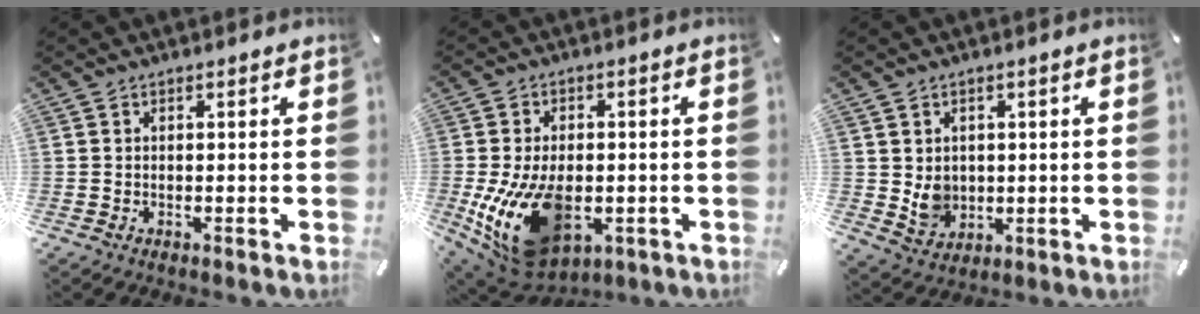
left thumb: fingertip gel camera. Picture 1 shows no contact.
{"total": 18.7, "force": [-3.8, 11.7, 14.1], "torque": [-0.283, 0.003, -0.049]}
{"total": 5.7, "force": [1.1, 5.4, 1.5], "torque": [-0.013, -0.007, 0.020]}